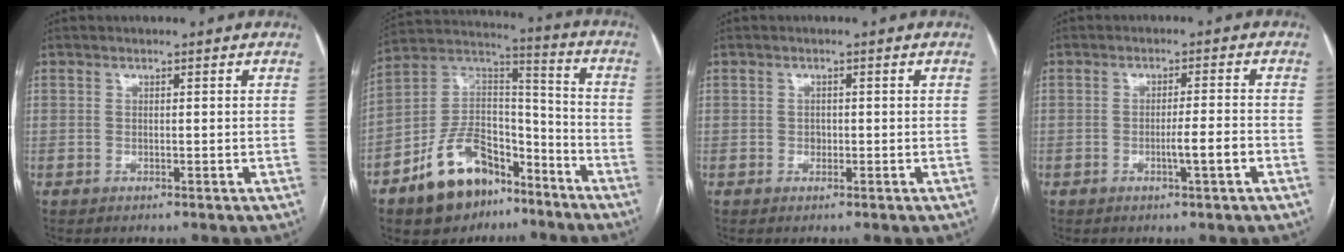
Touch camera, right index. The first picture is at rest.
{"total": 15.9, "force": [-10.1, 8.8, 8.6], "torque": [-0.156, 0.042, -0.172]}
{"total": 0.9, "force": [-0.2, 0.8, 0.5], "torque": [-0.006, 0.003, -0.003]}
{"total": 4.0, "force": [-1.5, -0.2, 3.7], "torque": [-0.056, -0.003, -0.025]}